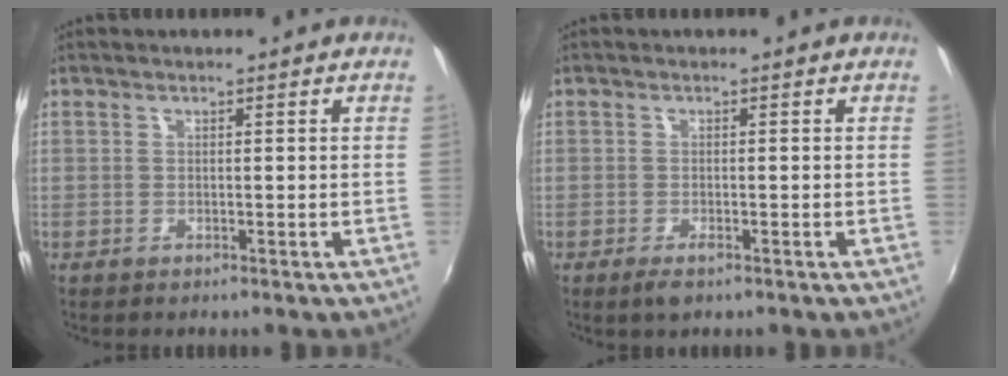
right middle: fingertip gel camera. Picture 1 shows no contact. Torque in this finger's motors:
{"motor_torque": [0.17, -0.24, 0.05, 0.01]}